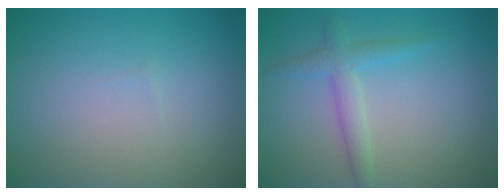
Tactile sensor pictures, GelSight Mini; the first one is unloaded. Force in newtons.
{"total": 2.3, "press": 2.3, "slide": 0.1}